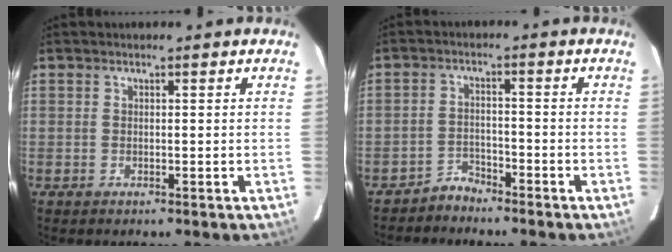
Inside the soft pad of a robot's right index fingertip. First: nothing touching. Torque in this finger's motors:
{"motor_torque": [0.00, -0.07, -0.07, -0.04]}